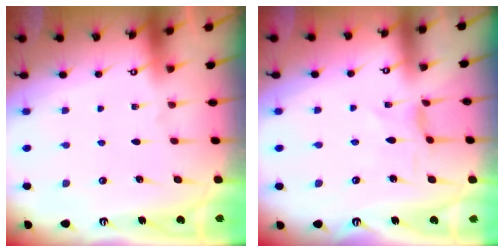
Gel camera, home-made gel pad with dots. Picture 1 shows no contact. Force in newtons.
{"total": 1.0, "press": 1.0, "slide": 0.2}